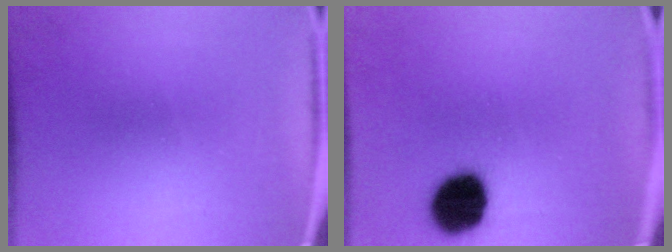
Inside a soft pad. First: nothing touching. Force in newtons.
{"total": 13.2}